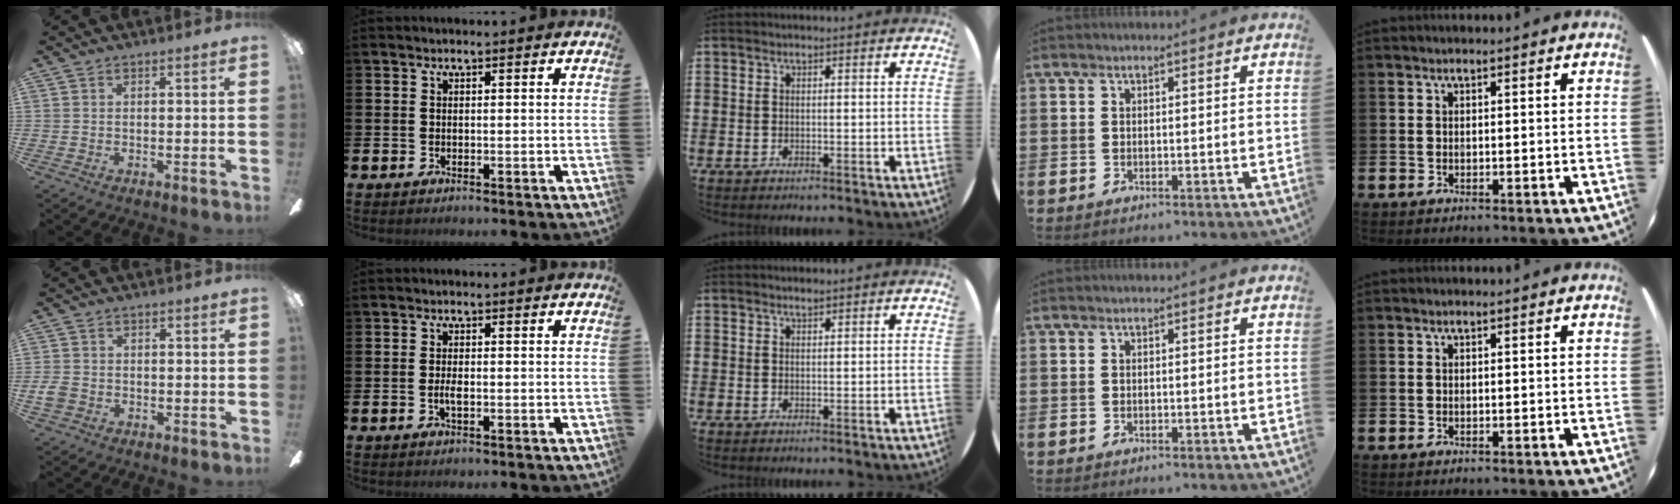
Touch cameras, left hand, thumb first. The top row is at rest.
{"thumb": {"total": 3.0, "force": [-1.0, 2.4, 1.6], "torque": [-0.030, 0.007, -0.018]}, "index": {"total": 1.6, "force": [-0.4, 0.5, 1.5], "torque": [-0.027, 0.001, -0.007]}, "middle": {"total": 0.7, "force": [0.7, 0.0, 0.1], "torque": [-0.002, 0.000, 0.013]}}